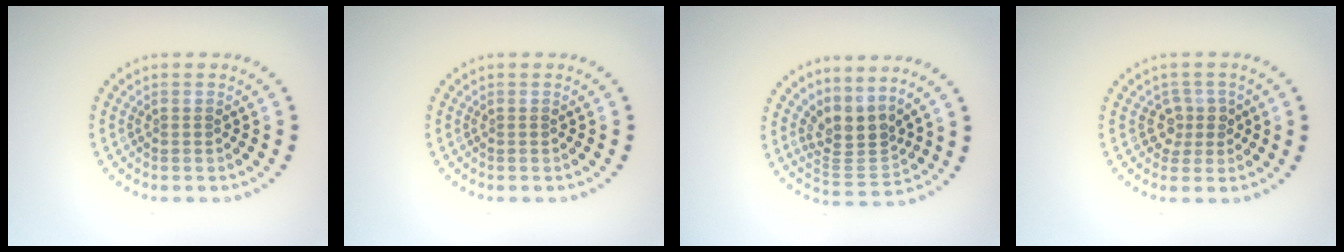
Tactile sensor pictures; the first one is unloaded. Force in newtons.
{"total": 0.0}
{"total": 3.3, "press": 2.4, "slide": 2.2}
{"total": 2.1, "press": 1.6, "slide": 1.3}